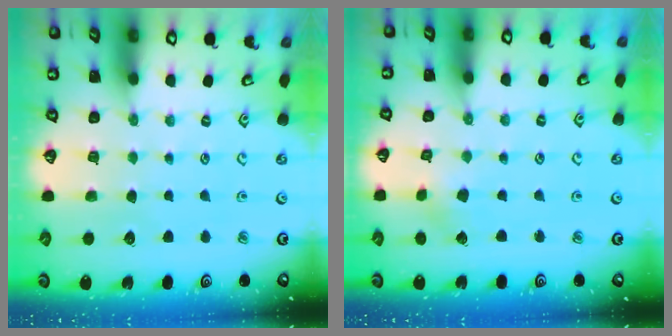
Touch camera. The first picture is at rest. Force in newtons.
{"total": 2.9, "press": 2.9, "slide": 0.2}